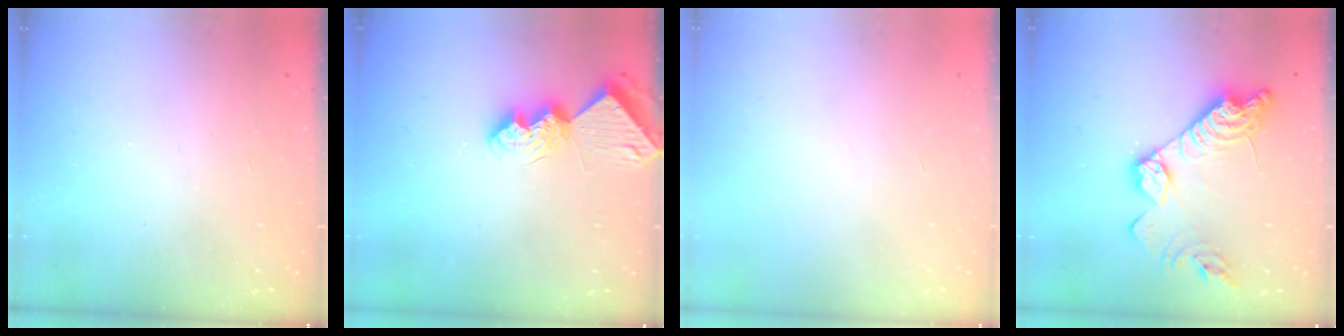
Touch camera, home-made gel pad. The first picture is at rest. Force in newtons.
{"total": 9.6, "press": 9.6, "slide": 0.7}
{"total": 0.0}
{"total": 17.4, "press": 17.3, "slide": 1.2}